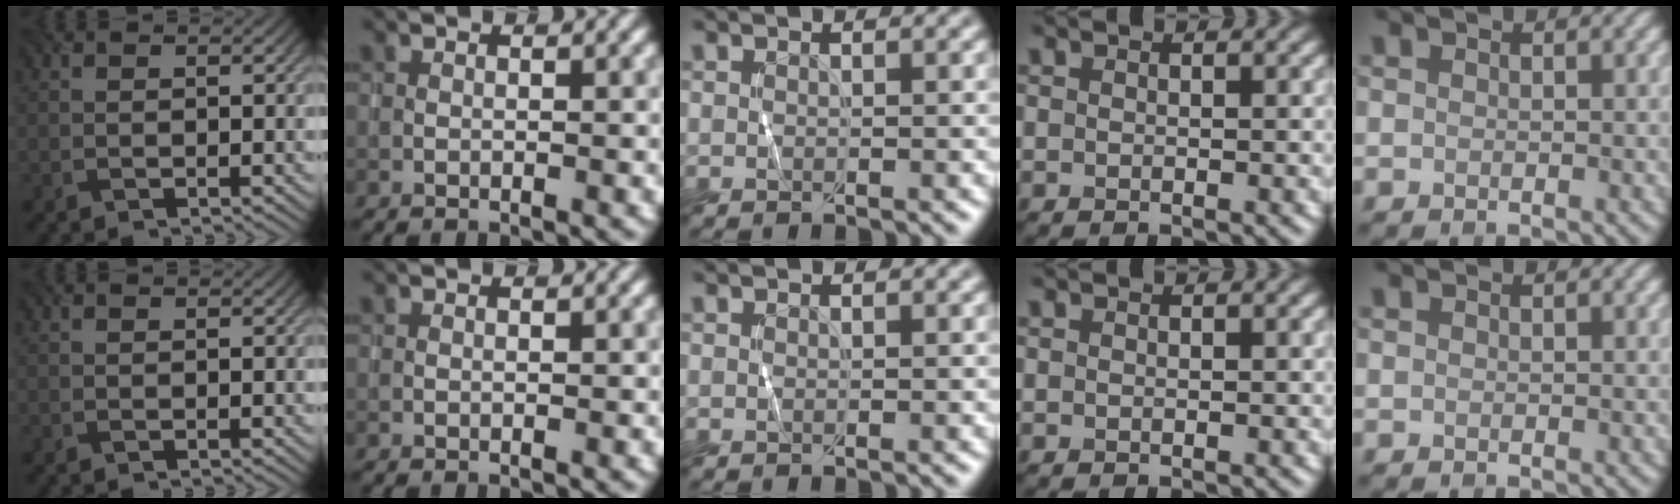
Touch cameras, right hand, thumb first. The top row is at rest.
{}